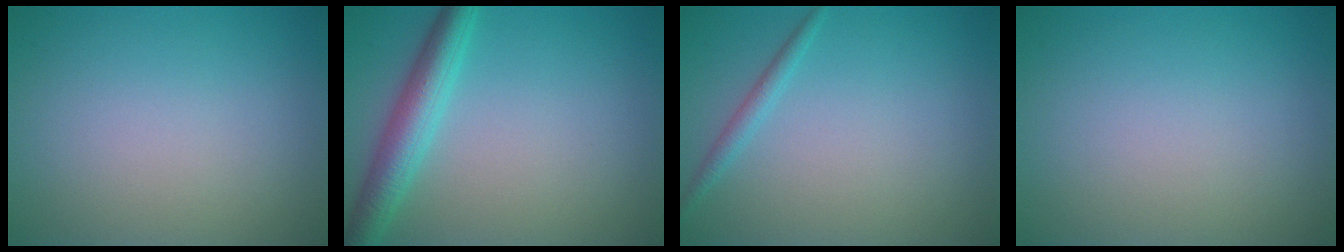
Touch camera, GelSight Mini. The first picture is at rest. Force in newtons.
{"total": 4.3, "press": 4.3, "slide": 0.1}
{"total": 1.3, "press": 1.3, "slide": 0.0}
{"total": 0.0}